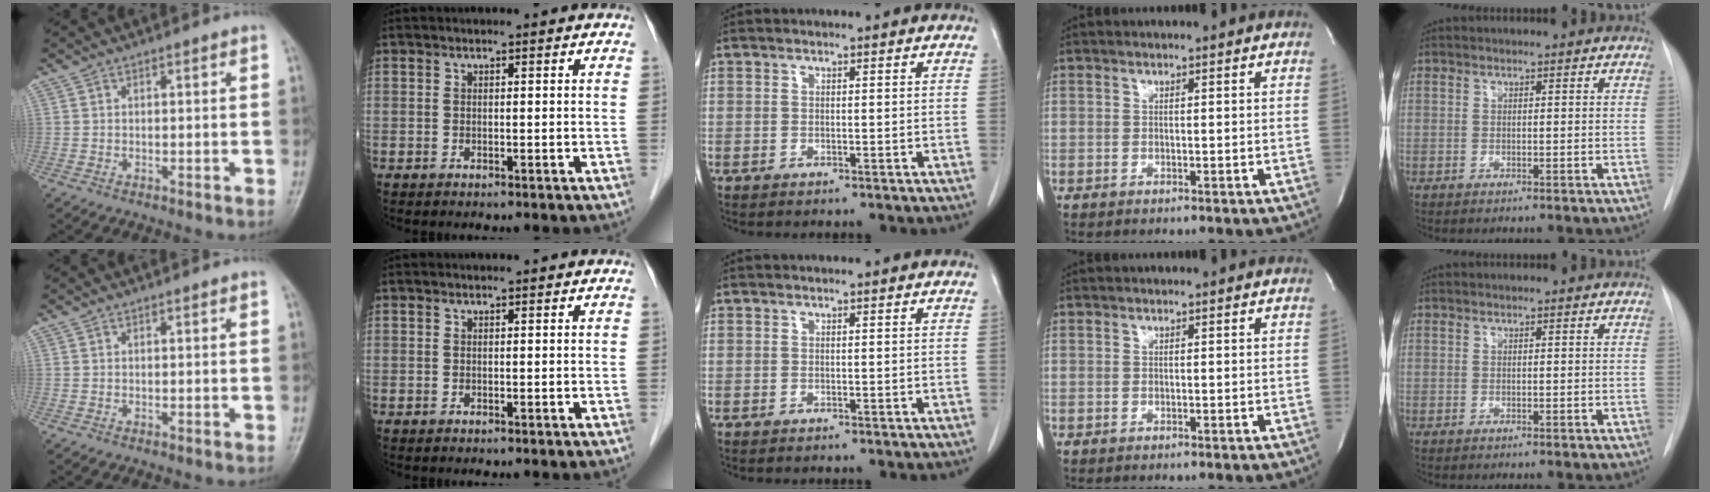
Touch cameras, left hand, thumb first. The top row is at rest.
{}